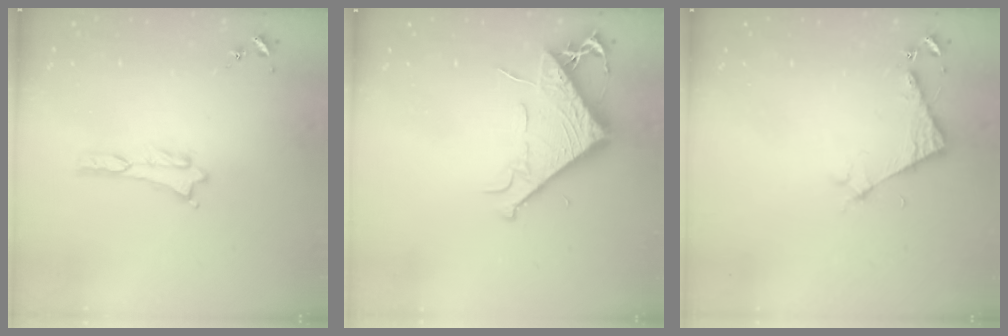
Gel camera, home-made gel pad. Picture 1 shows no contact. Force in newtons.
{"total": 8.5, "press": 8.4, "slide": 1.1}
{"total": 4.3, "press": 4.3, "slide": 0.4}